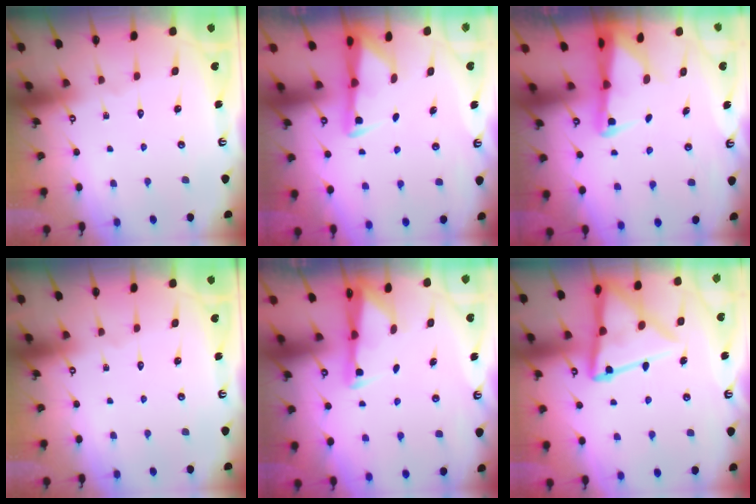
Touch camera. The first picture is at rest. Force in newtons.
{"total": 3.4, "press": 3.3, "slide": 0.5}
{"total": 2.8, "press": 2.8, "slide": 0.4}
{"total": 0.0}
{"total": 2.5, "press": 2.5, "slide": 0.3}
{"total": 16.2, "press": 16.2, "slide": 1.6}